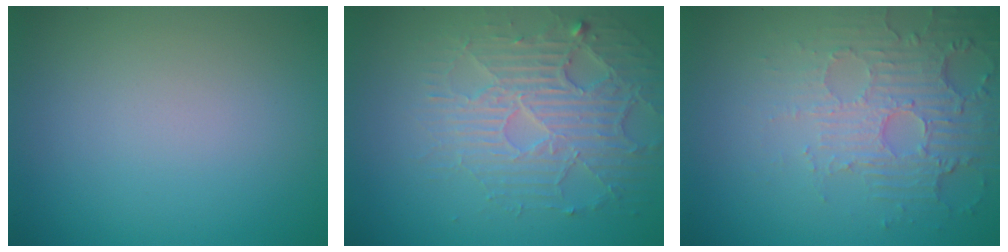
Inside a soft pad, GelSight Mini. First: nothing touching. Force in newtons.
{"total": 4.6, "press": 4.0, "slide": 2.2}
{"total": 5.6, "press": 3.6, "slide": 4.4}